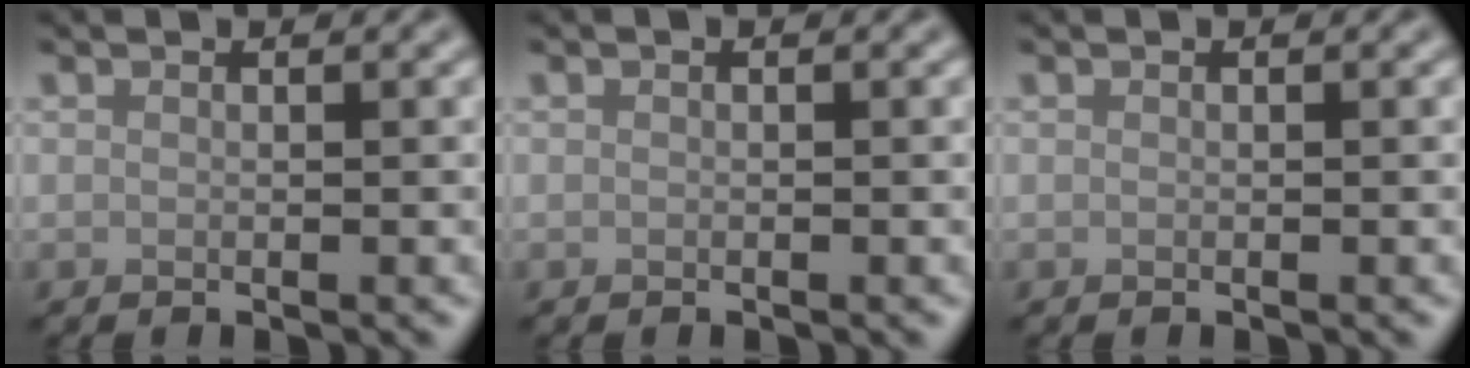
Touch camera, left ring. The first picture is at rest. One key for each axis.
{"total": 0.0}
{"total": 0.0}